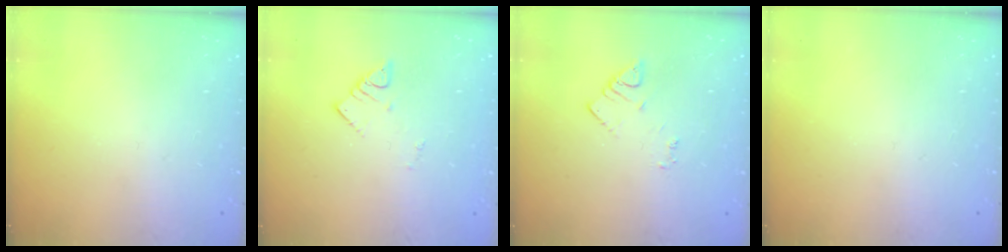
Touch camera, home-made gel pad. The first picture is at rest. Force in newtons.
{"total": 2.6, "press": 2.6, "slide": 0.1}
{"total": 2.9, "press": 2.9, "slide": 0.3}
{"total": 0.0}